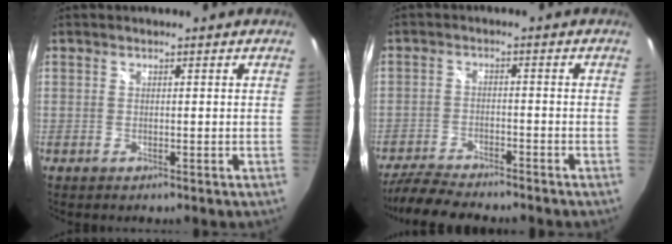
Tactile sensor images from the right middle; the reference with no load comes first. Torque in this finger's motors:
{"motor_torque": [0.69, -0.81, 0.06, 0.04]}